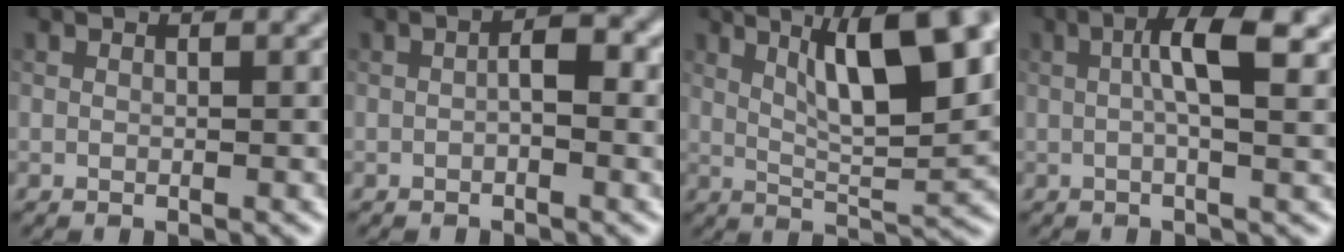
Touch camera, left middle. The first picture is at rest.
{"total": 2.2, "force": [-0.3, 0.8, 2.0], "torque": [-0.035, 0.005, -0.009]}
{"total": 10.0, "force": [4.1, 2.6, 8.7], "torque": [-0.127, 0.008, 0.067]}
{"total": 5.6, "force": [1.2, 1.3, 5.3], "torque": [-0.086, 0.008, 0.015]}